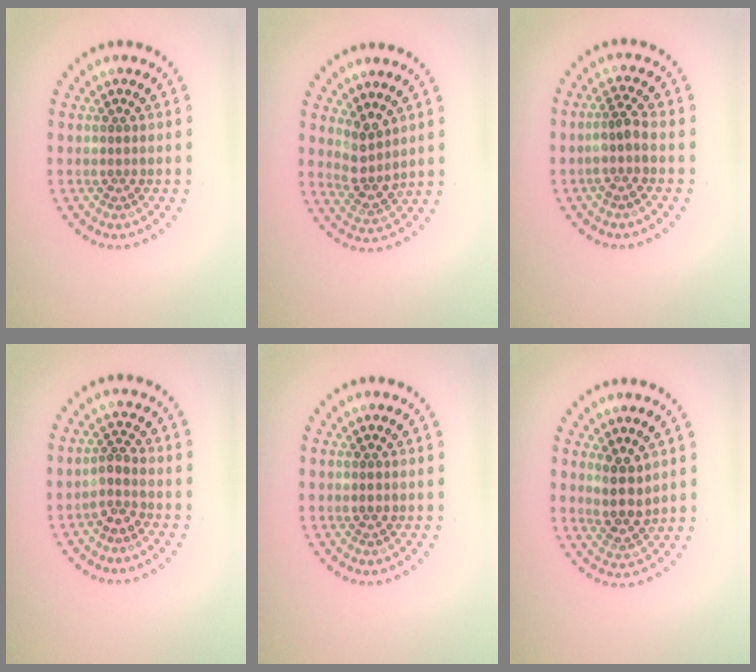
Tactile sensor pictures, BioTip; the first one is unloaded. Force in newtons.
{"total": 2.6, "press": 2.0, "slide": 1.6}
{"total": 1.9, "press": 1.5, "slide": 1.2}
{"total": 1.8, "press": 1.3, "slide": 1.3}
{"total": 0.8, "press": 0.8, "slide": 0.1}
{"total": 2.8, "press": 2.4, "slide": 1.4}